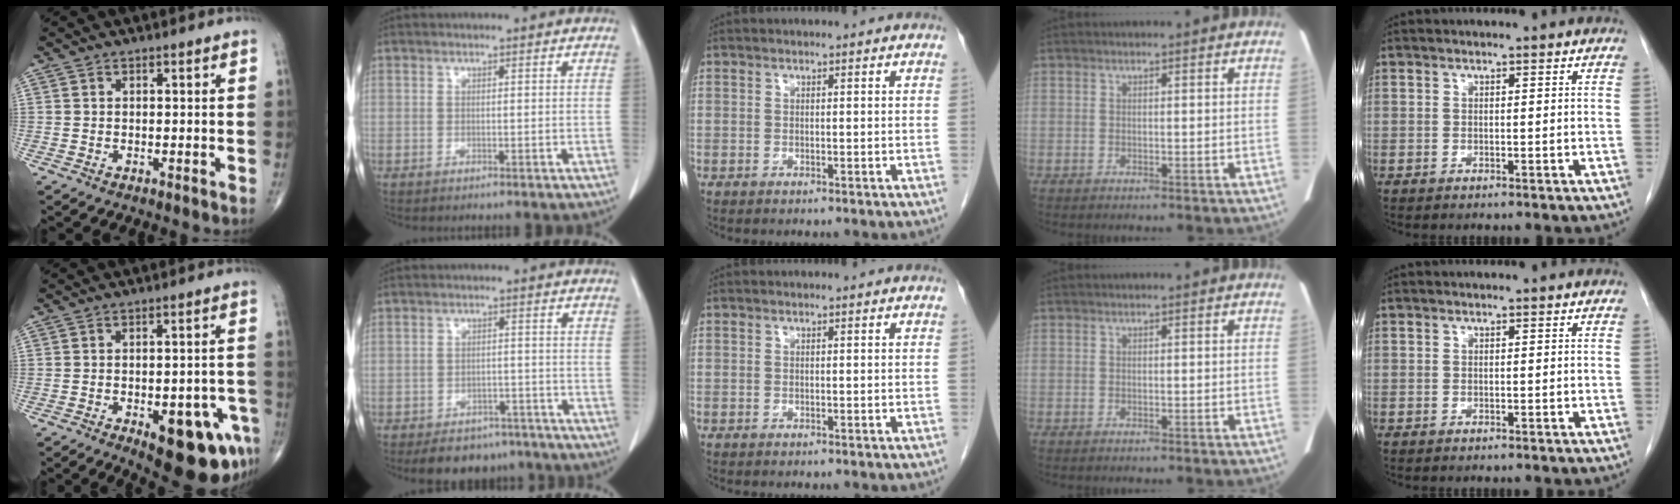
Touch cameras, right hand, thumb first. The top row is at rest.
{"thumb": {"total": 15.1, "force": [-6.9, 6.0, 12.0], "torque": [-0.104, 0.032, -0.073]}, "index": {"total": 8.3, "force": [-6.8, 4.5, 1.8], "torque": [-0.005, 0.006, -0.088]}}